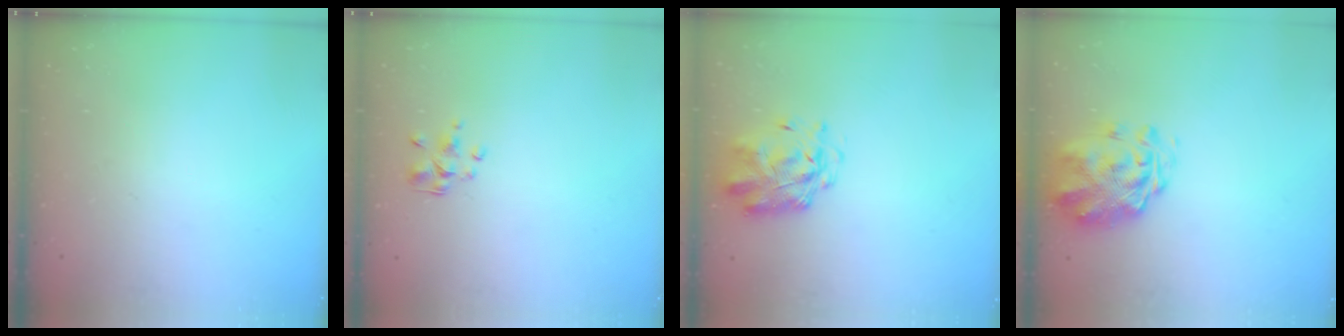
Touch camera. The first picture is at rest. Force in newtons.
{"total": 1.9, "press": 1.8, "slide": 0.6}
{"total": 2.7, "press": 2.6, "slide": 0.7}
{"total": 2.9, "press": 2.5, "slide": 1.5}